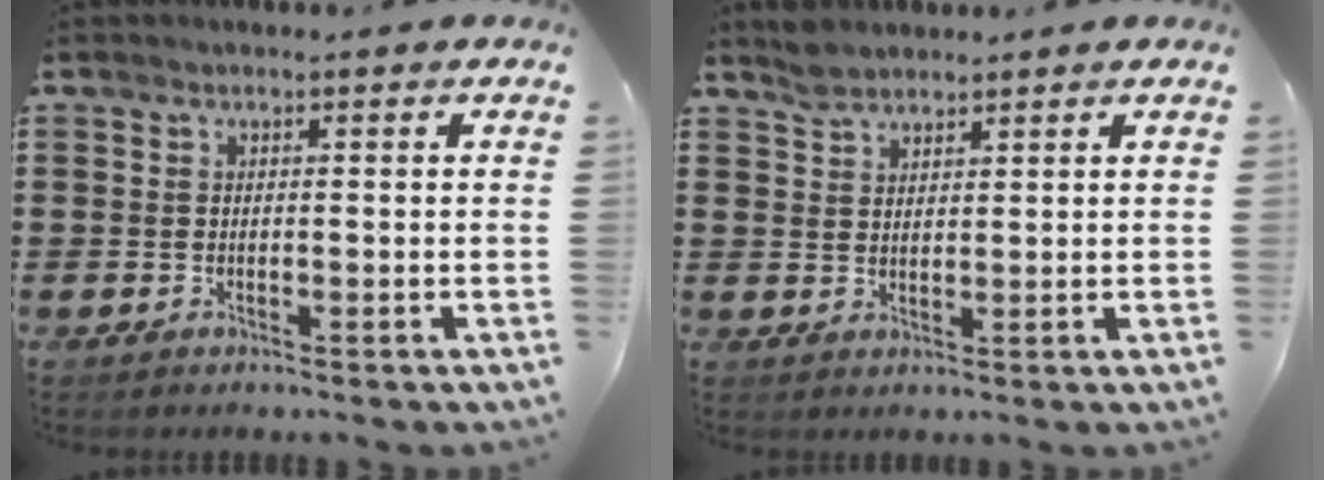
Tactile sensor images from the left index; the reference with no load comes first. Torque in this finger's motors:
{"motor_torque": [0.50, 0.48, 0.04, 0.00]}